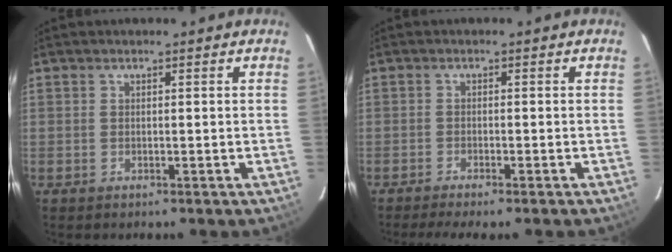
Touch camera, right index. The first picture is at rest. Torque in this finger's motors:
{"motor_torque": [1.13, -1.02, 0.35, 0.07]}